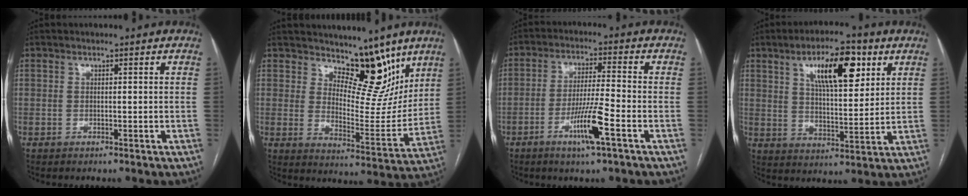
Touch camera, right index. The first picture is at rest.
{"total": 11.6, "force": [8.8, 4.9, 5.8], "torque": [-0.067, -0.019, 0.141]}
{"total": 8.0, "force": [-3.7, -0.2, 7.1], "torque": [-0.135, -0.009, -0.069]}
{"total": 12.2, "force": [5.7, 3.9, 10.1], "torque": [-0.165, 0.011, 0.096]}